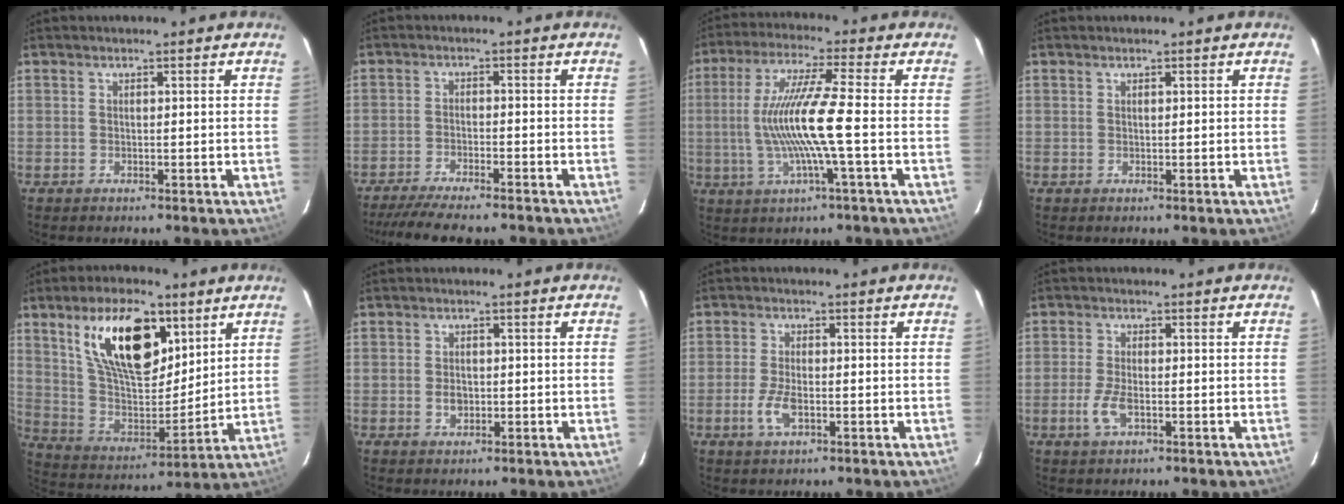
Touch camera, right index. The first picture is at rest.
{"total": 11.2, "force": [-10.3, 0.8, 4.3], "torque": [-0.098, -0.020, -0.161]}
{"total": 9.6, "force": [-1.7, -0.9, 9.4], "torque": [-0.187, -0.006, -0.030]}
{"total": 1.0, "force": [0.0, -0.5, -0.9], "torque": [0.016, -0.001, 0.000]}
{"total": 19.0, "force": [9.8, 8.9, 13.7], "torque": [-0.245, 0.006, 0.187]}
{"total": 2.4, "force": [-0.4, 1.8, 1.5], "torque": [-0.027, 0.002, -0.007]}
{"total": 4.7, "force": [-1.7, 1.8, 4.0], "torque": [-0.092, -0.004, -0.034]}
{"total": 4.3, "force": [-1.7, 1.5, 3.7], "torque": [-0.086, -0.005, -0.033]}